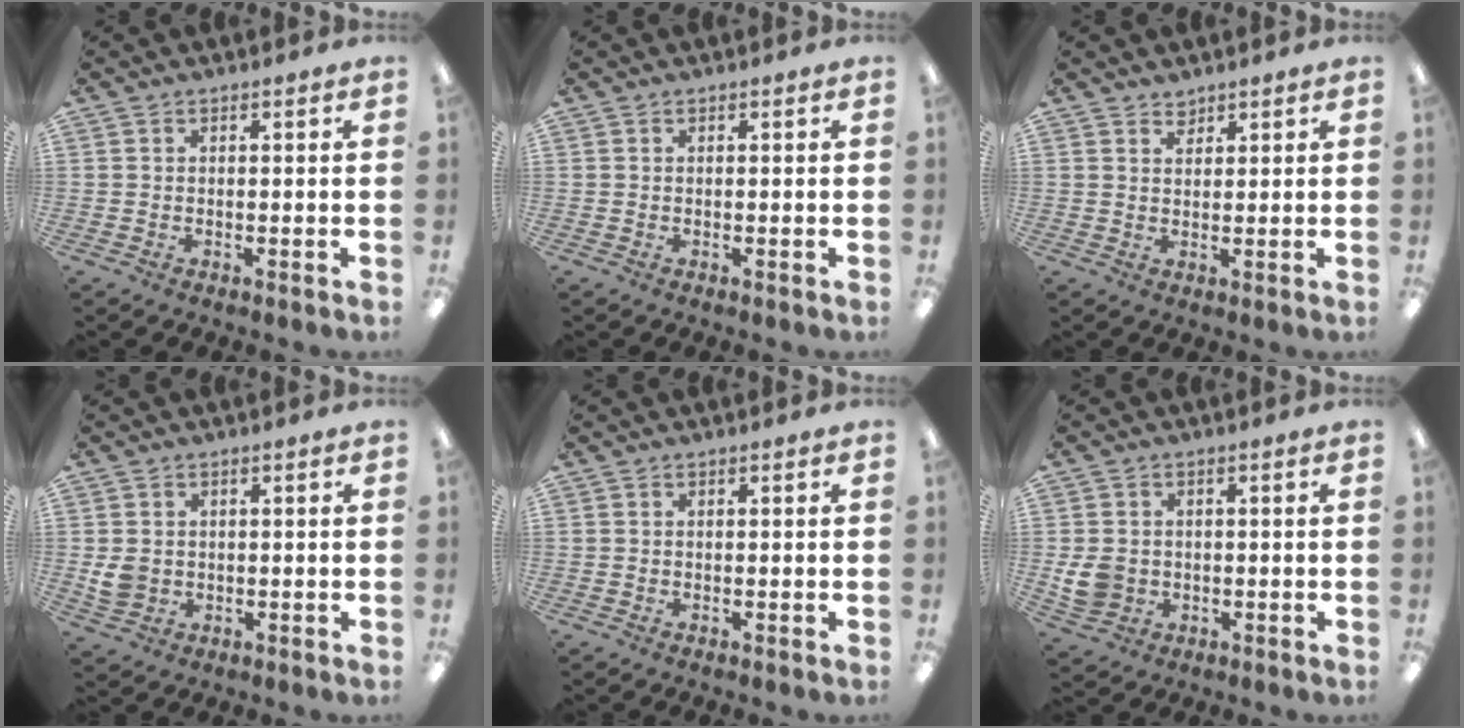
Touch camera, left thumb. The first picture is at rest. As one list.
[{"total": 0.0}, {"total": 2.2, "force": [2.0, 0.9, 0.3], "torque": [0.000, -0.008, 0.037]}, {"total": 4.4, "force": [0.6, 3.8, 2.1], "torque": [-0.031, -0.001, 0.011]}, {"total": 0.0}, {"total": 6.0, "force": [0.0, 5.3, 2.8], "torque": [-0.050, 0.004, 0.003]}]